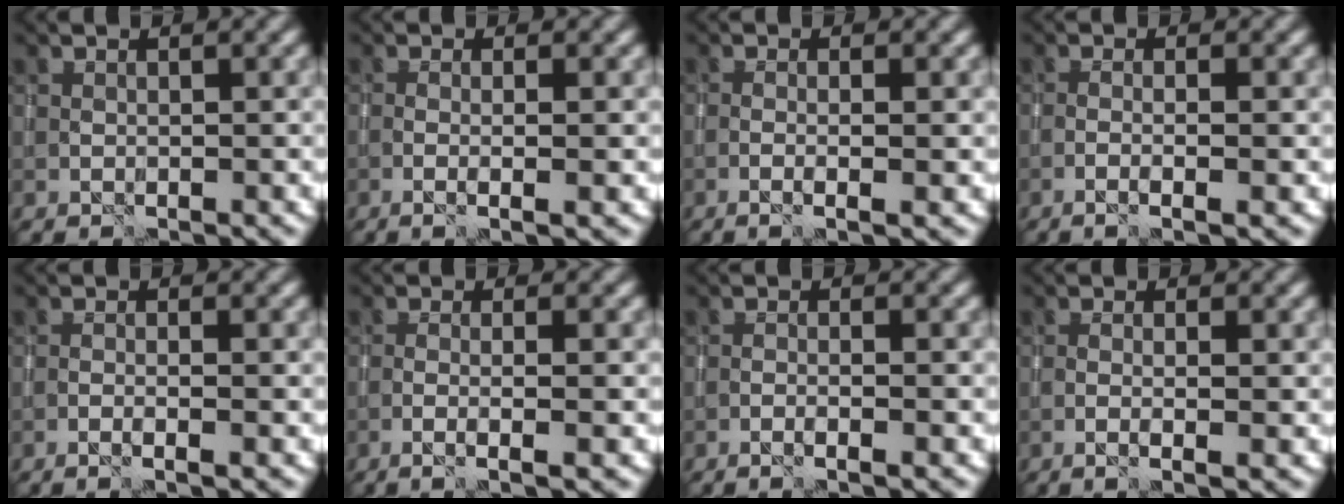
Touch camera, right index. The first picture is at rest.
{"total": 2.7, "force": [-0.4, 0.4, 2.6], "torque": [-0.039, 0.002, -0.013]}
{"total": 2.2, "force": [-0.5, 0.2, 2.1], "torque": [-0.036, 0.002, -0.015]}
{"total": 2.2, "force": [-0.8, 0.2, 2.1], "torque": [-0.036, 0.004, -0.021]}
{"total": 1.7, "force": [-0.8, 0.0, 1.5], "torque": [-0.029, 0.007, -0.017]}
{"total": 3.4, "force": [-1.1, 0.5, 3.1], "torque": [-0.049, 0.003, -0.028]}
{"total": 1.8, "force": [-1.0, -0.1, 1.5], "torque": [-0.029, 0.011, -0.020]}
{"total": 2.2, "force": [-0.5, 0.1, 2.1], "torque": [-0.037, 0.002, -0.014]}